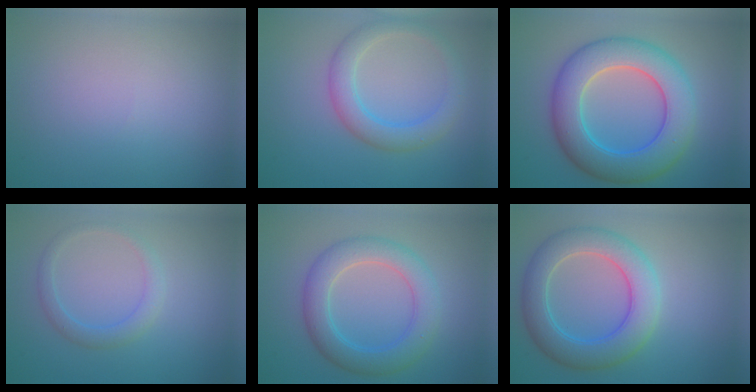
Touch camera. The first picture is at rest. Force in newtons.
{"total": 3.7, "press": 3.7, "slide": 0.2}
{"total": 9.1, "press": 9.1, "slide": 0.4}
{"total": 2.0, "press": 2.0, "slide": 0.1}
{"total": 5.1, "press": 5.1, "slide": 0.2}
{"total": 6.2, "press": 6.2, "slide": 0.4}